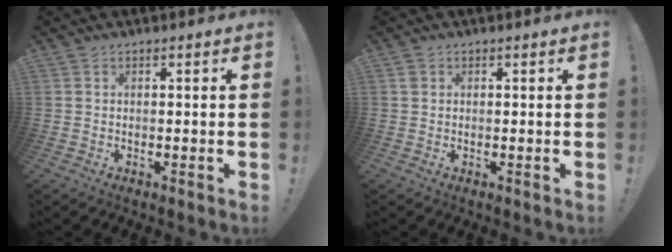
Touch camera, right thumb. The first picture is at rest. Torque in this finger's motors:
{"motor_torque": [0.12, 0.42, 0.53, -0.10, -0.13]}